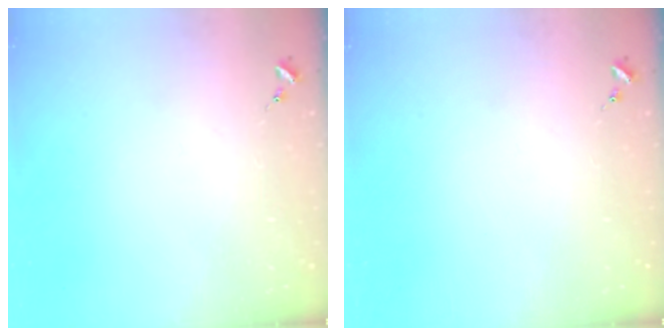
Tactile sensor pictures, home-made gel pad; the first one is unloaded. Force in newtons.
{"total": 0.0}